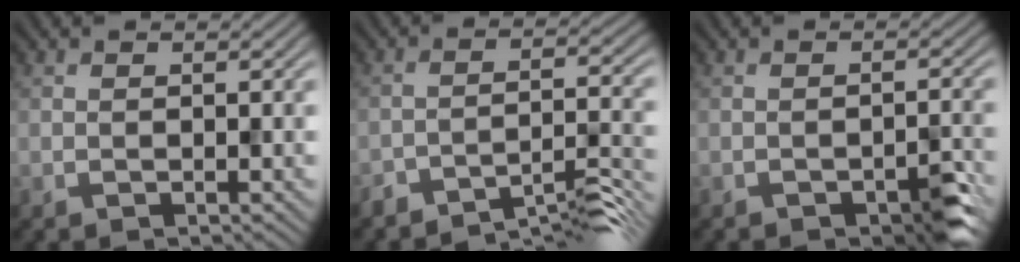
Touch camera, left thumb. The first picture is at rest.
{"total": 6.3, "force": [-5.5, 1.1, 2.8], "torque": [-0.041, 0.006, -0.088]}
{"total": 2.9, "force": [-1.9, 0.8, 2.0], "torque": [-0.027, 0.002, -0.029]}